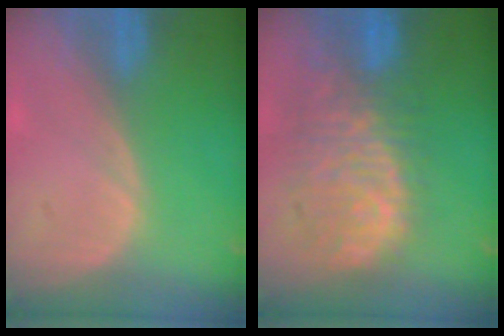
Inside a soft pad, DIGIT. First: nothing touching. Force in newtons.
{"total": 11.0, "press": 9.6, "slide": 5.5}